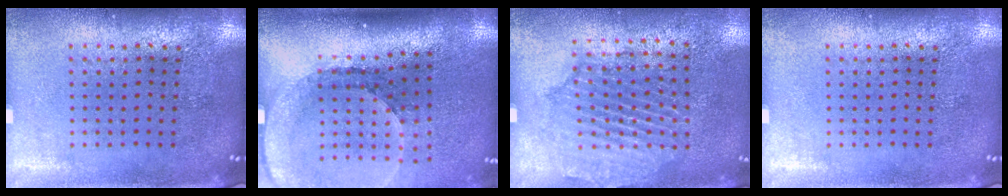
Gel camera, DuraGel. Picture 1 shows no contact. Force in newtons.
{"total": 2.6, "press": 1.8, "slide": 1.9}
{"total": 1.6, "press": 1.6, "slide": 0.3}
{"total": 0.0}